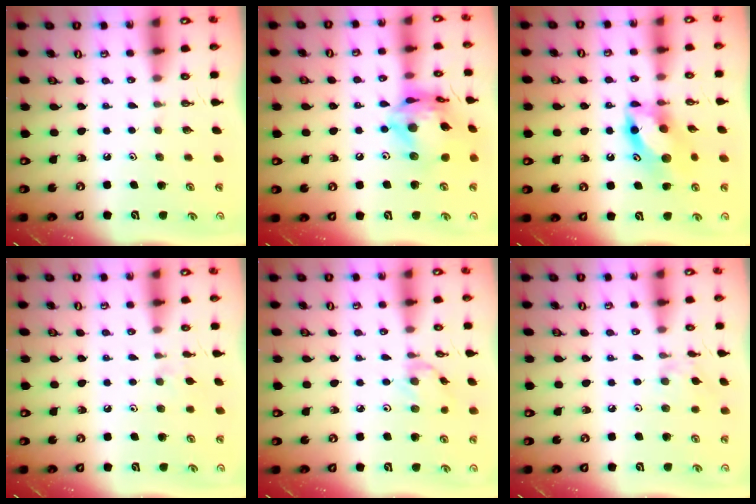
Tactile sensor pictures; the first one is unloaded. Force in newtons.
{"total": 17.6, "press": 17.5, "slide": 1.8}
{"total": 13.1, "press": 13.0, "slide": 1.2}
{"total": 3.7, "press": 3.7, "slide": 0.6}
{"total": 1.3, "press": 1.2, "slide": 0.4}
{"total": 3.0, "press": 3.0, "slide": 0.3}